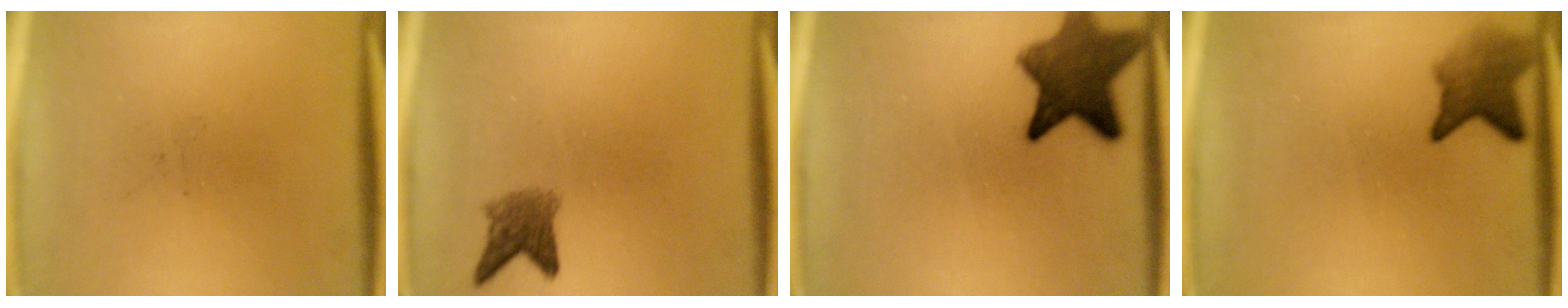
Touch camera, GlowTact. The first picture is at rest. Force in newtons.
{"total": 3.3}
{"total": 9.4}
{"total": 4.7}